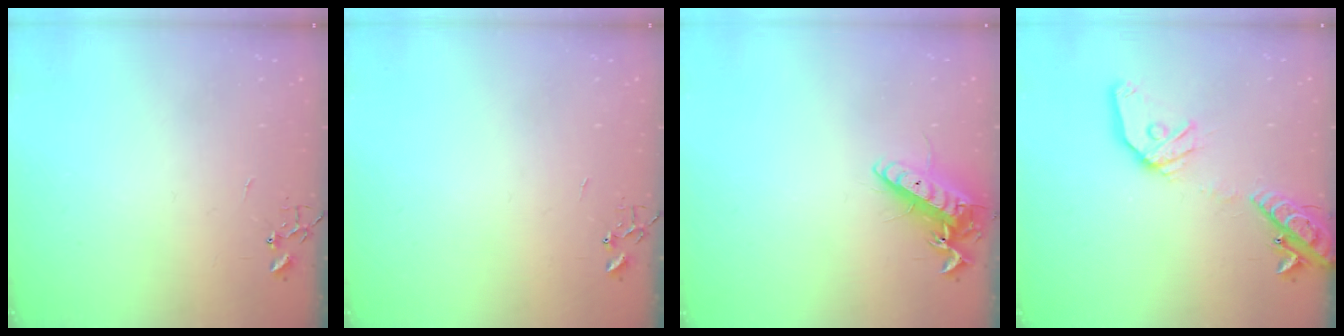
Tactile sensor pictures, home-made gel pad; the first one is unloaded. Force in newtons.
{"total": 0.0}
{"total": 13.9, "press": 13.9, "slide": 1.3}
{"total": 17.4, "press": 17.1, "slide": 3.1}